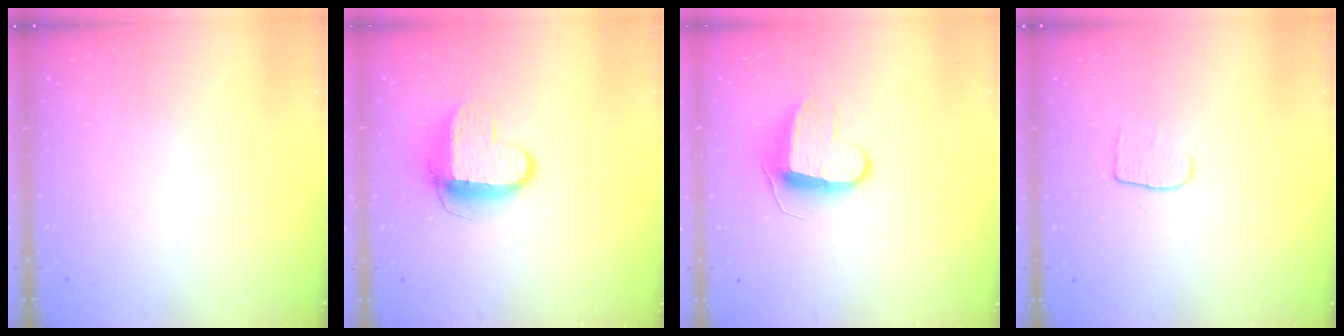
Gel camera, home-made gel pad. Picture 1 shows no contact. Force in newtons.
{"total": 9.5, "press": 9.5, "slide": 0.8}
{"total": 9.7, "press": 9.7, "slide": 0.2}
{"total": 5.1, "press": 5.1, "slide": 0.4}